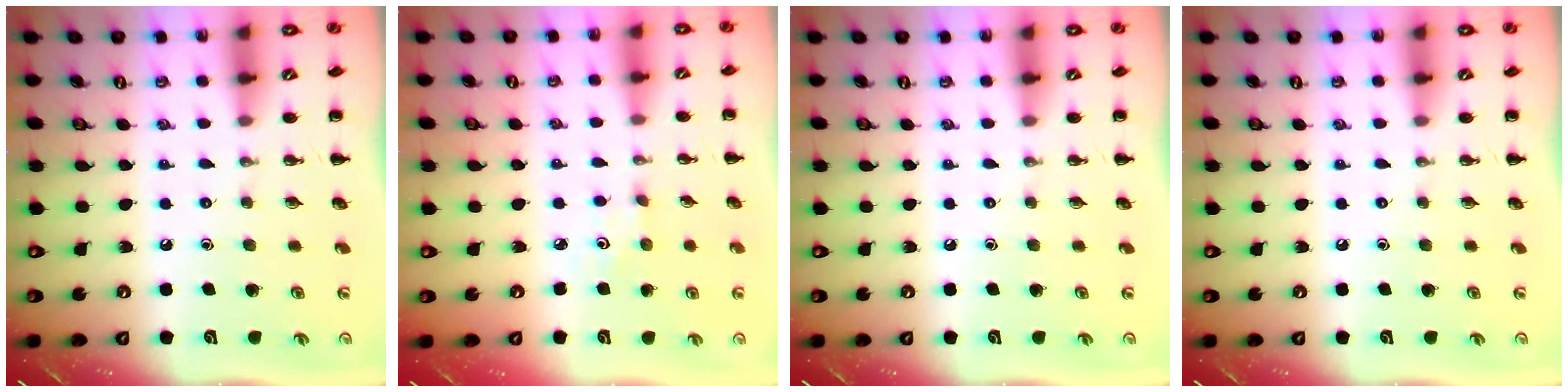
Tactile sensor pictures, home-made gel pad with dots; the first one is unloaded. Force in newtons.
{"total": 1.8, "press": 1.7, "slide": 0.6}
{"total": 0.0}
{"total": 0.0}